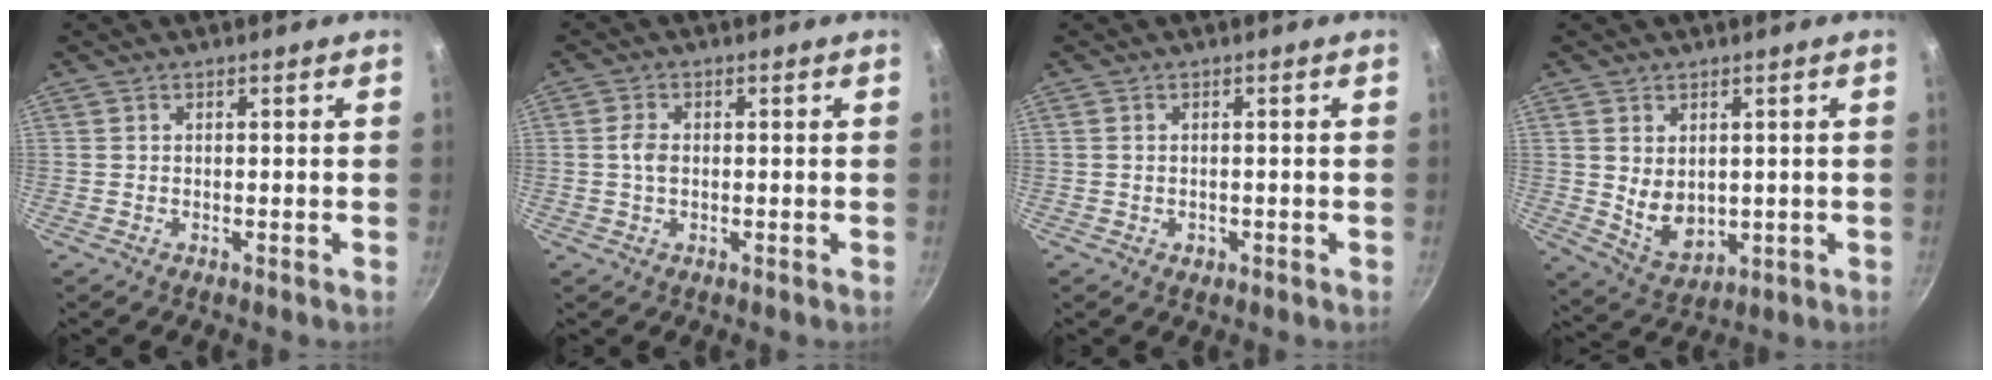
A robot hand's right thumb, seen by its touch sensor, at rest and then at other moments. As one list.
[{"total": 2.8, "force": [0.0, 1.8, 2.1], "torque": [-0.043, 0.007, -0.004]}, {"total": 1.3, "force": [-0.5, 0.9, 0.8], "torque": [-0.010, 0.001, -0.006]}, {"total": 7.3, "force": [0.8, 5.2, 5.1], "torque": [-0.074, -0.020, 0.035]}]